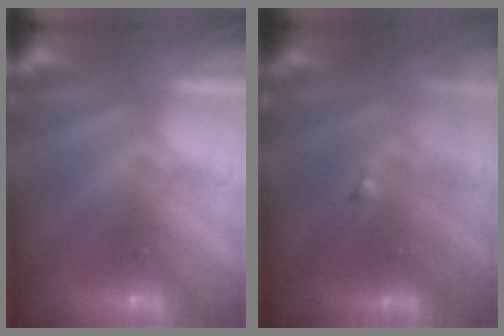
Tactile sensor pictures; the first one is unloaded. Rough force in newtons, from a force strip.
{"total": 4.4}